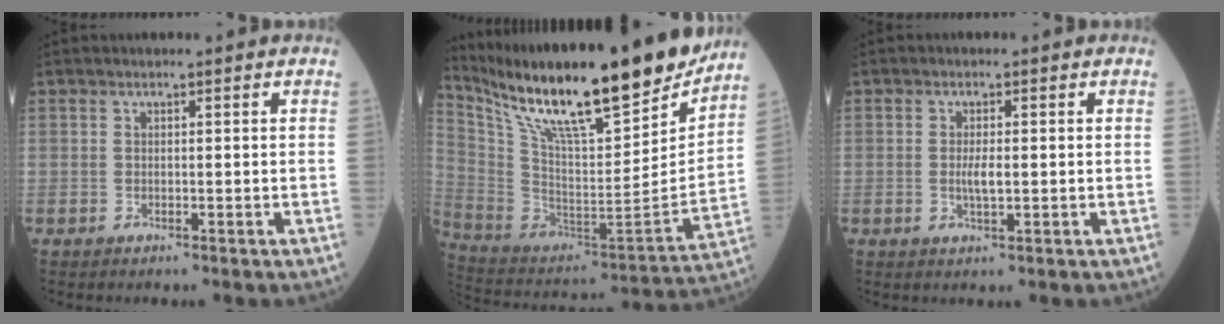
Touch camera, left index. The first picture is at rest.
{"total": 28.8, "force": [22.8, 3.5, 17.1], "torque": [-0.311, -0.035, 0.367]}
{"total": 2.3, "force": [-0.1, 0.5, 2.3], "torque": [-0.048, -0.001, -0.001]}